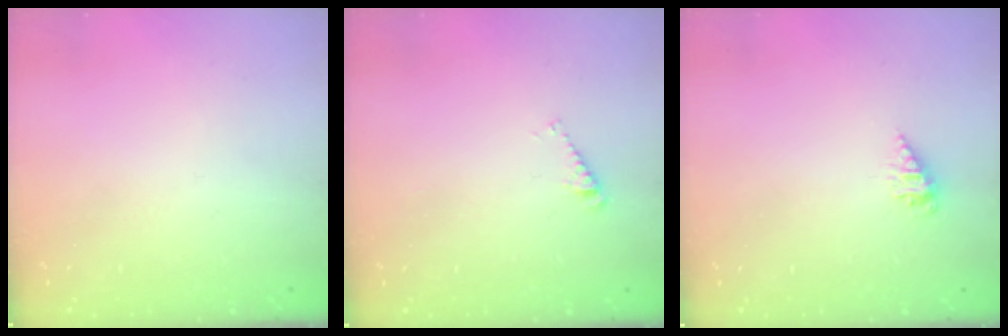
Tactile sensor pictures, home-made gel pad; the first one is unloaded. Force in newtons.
{"total": 3.2, "press": 3.2, "slide": 0.3}
{"total": 2.1, "press": 2.1, "slide": 0.2}